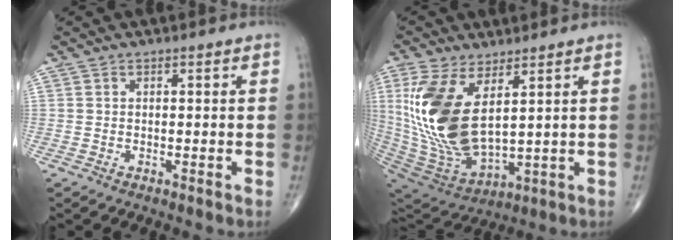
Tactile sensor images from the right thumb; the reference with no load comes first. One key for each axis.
{"total": 18.9, "fx": 5.0, "fy": 9.2, "fz": 15.7, "tx": -0.325, "ty": -0.034, "tz": 0.112}